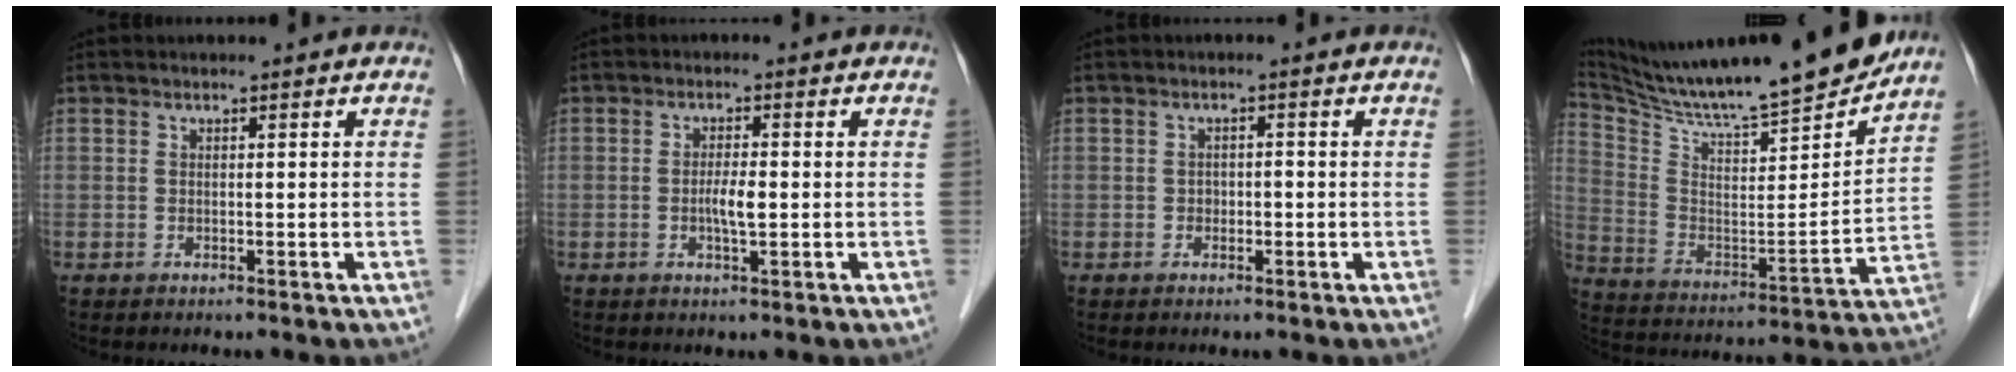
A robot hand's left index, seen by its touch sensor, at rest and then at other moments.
{"total": 2.8, "force": [-0.4, 0.4, 2.7], "torque": [-0.053, 0.000, -0.007]}
{"total": 1.2, "force": [-0.4, 0.9, 0.7], "torque": [-0.008, 0.005, -0.006]}
{"total": 23.3, "force": [21.0, 0.5, 10.2], "torque": [-0.189, -0.046, 0.333]}